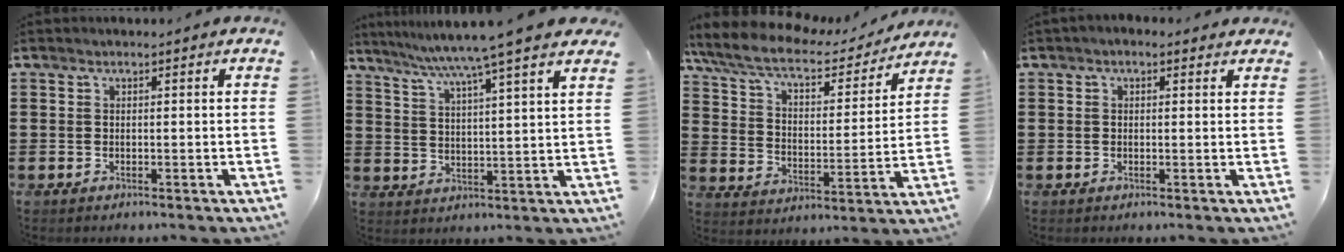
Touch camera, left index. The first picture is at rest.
{"total": 7.3, "force": [6.0, -1.4, 3.8], "torque": [-0.094, -0.035, 0.098]}
{"total": 8.5, "force": [6.8, 2.1, 4.5], "torque": [-0.113, -0.031, 0.116]}
{"total": 1.1, "force": [0.4, 0.7, 0.7], "torque": [-0.015, 0.008, 0.006]}